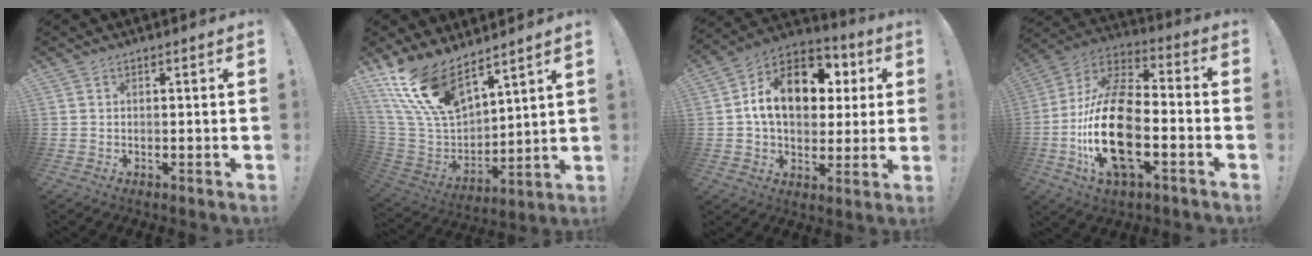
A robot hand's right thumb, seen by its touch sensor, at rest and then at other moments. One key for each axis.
{"total": 17.4, "fx": 12.7, "fy": 7.6, "fz": 9.2, "tx": -0.196, "ty": -0.082, "tz": 0.240}
{"total": 17.3, "fx": 4.0, "fy": 12.2, "fz": 11.6, "tx": -0.166, "ty": -0.002, "tz": 0.075}
{"total": 23.7, "fx": -5.5, "fy": 11.7, "fz": 19.9, "tx": -0.409, "ty": 0.027, "tz": -0.090}